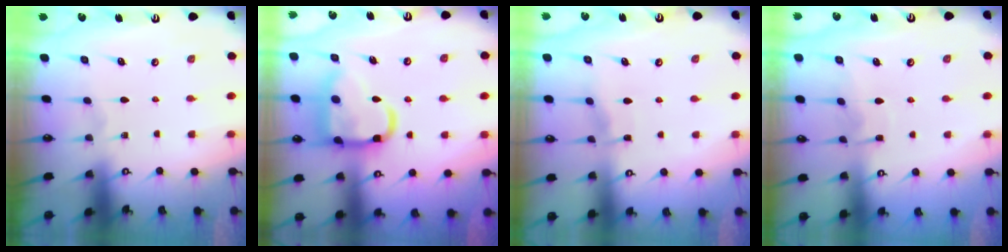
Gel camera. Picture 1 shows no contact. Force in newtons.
{"total": 17.4, "press": 17.3, "slide": 1.5}
{"total": 4.5, "press": 4.5, "slide": 0.6}
{"total": 5.6, "press": 5.6, "slide": 0.3}